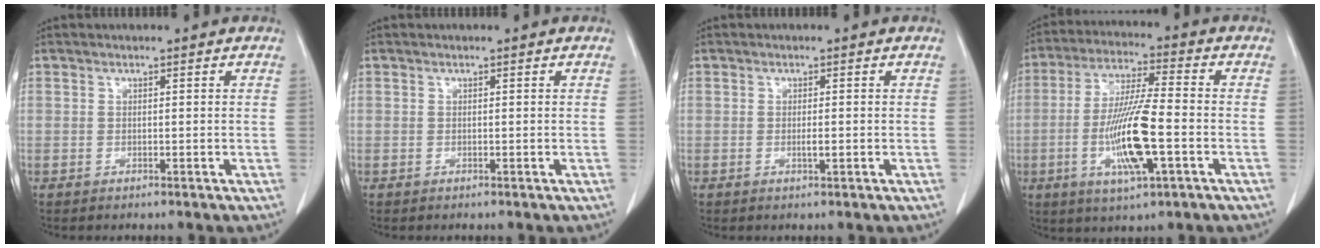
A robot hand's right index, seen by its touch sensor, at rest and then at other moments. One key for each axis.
{"total": 0.0}
{"total": 1.3, "fx": -0.3, "fy": 0.2, "fz": 1.2, "tx": -0.024, "ty": -0.001, "tz": -0.003}
{"total": 12.8, "fx": -3.3, "fy": 1.3, "fz": 12.3, "tx": -0.242, "ty": -0.010, "tz": -0.062}